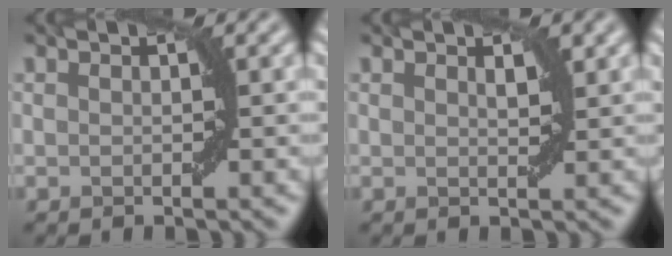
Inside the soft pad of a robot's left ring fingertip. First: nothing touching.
{"total": 1.0, "force": [0.7, 0.3, 0.7], "torque": [-0.011, -0.002, 0.014]}